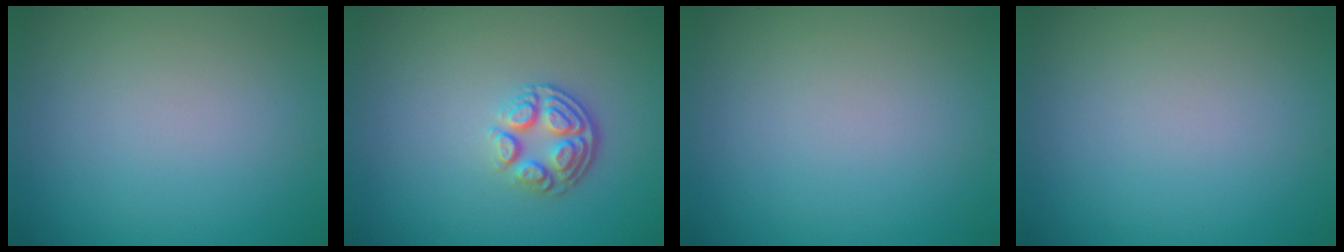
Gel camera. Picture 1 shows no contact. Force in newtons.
{"total": 3.6, "press": 2.6, "slide": 2.4}
{"total": 0.0}
{"total": 0.0}